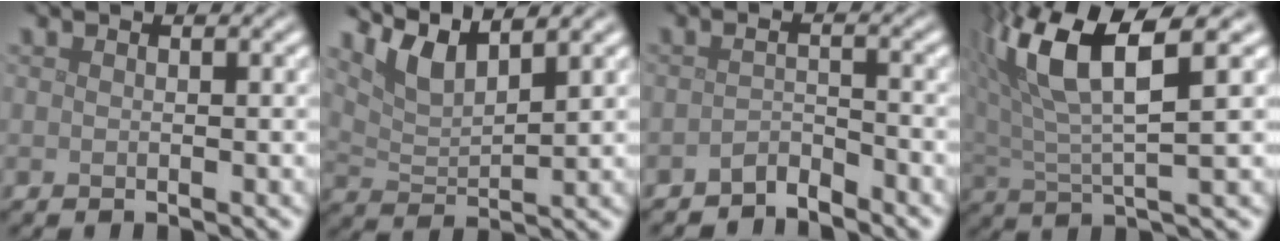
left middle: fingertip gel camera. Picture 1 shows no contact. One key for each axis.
{"total": 4.3, "fx": 3.3, "fy": 1.0, "fz": 2.6, "tx": -0.060, "ty": -0.002, "tz": 0.069}
{"total": 2.0, "fx": -1.9, "fy": 0.2, "fz": 0.3, "tx": -0.008, "ty": 0.003, "tz": -0.039}
{"total": 8.0, "fx": 3.2, "fy": 2.3, "fz": 7.0, "tx": -0.151, "ty": 0.011, "tz": 0.056}